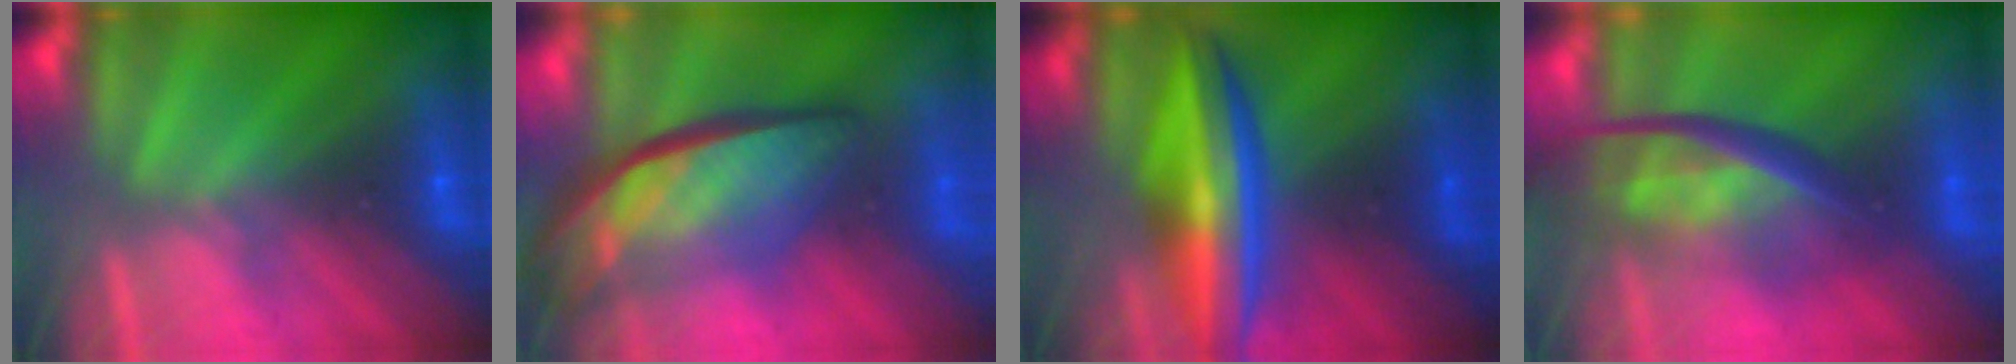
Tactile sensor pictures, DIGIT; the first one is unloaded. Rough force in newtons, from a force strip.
{"total": 8.8}
{"total": 5.8}
{"total": 7.6}